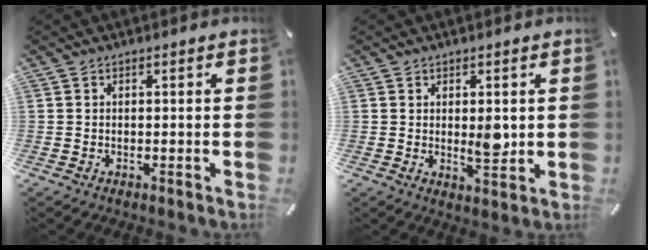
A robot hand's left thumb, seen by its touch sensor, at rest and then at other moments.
{"total": 5.0, "force": [0.8, 2.4, 4.4], "torque": [-0.069, -0.012, 0.008]}